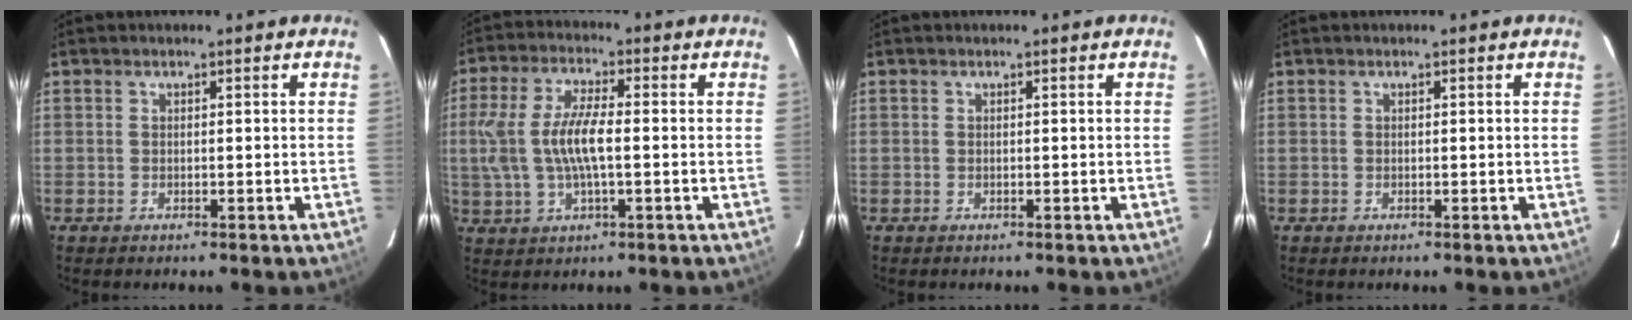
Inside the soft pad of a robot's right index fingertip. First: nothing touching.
{"total": 10.3, "force": [-0.4, 3.6, 9.7], "torque": [-0.200, 0.007, -0.004]}
{"total": 0.0}
{"total": 0.0}